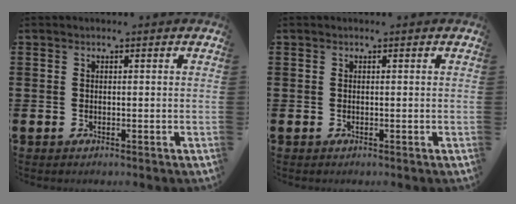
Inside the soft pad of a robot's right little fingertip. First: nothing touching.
{"total": 0.0}